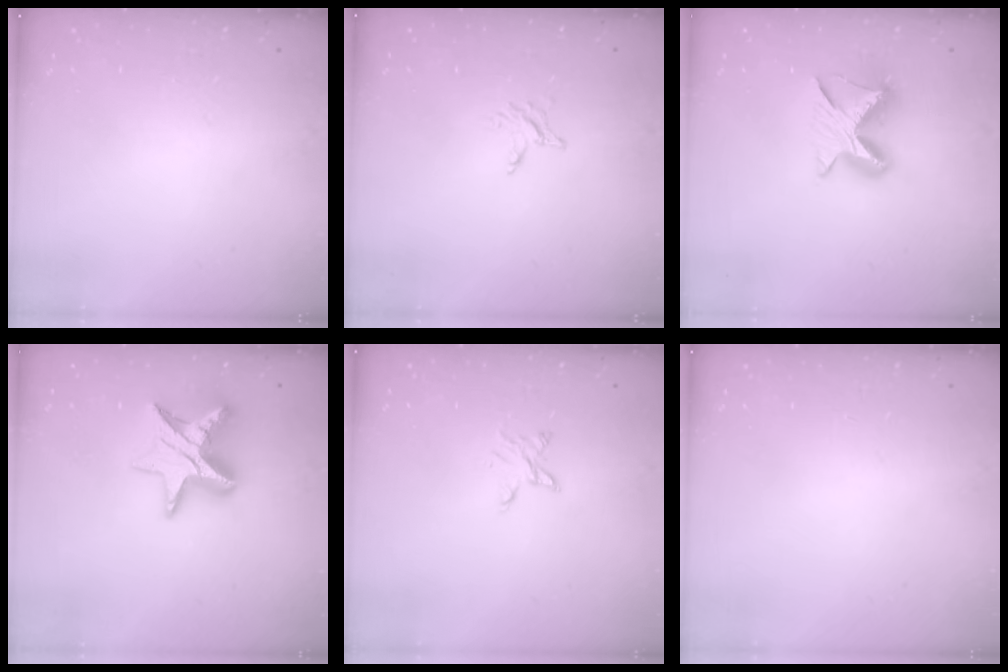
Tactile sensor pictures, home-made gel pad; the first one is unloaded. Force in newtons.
{"total": 2.9, "press": 2.9, "slide": 0.3}
{"total": 9.0, "press": 8.9, "slide": 0.9}
{"total": 12.1, "press": 12.1, "slide": 1.0}
{"total": 3.8, "press": 3.8, "slide": 0.4}
{"total": 0.0}